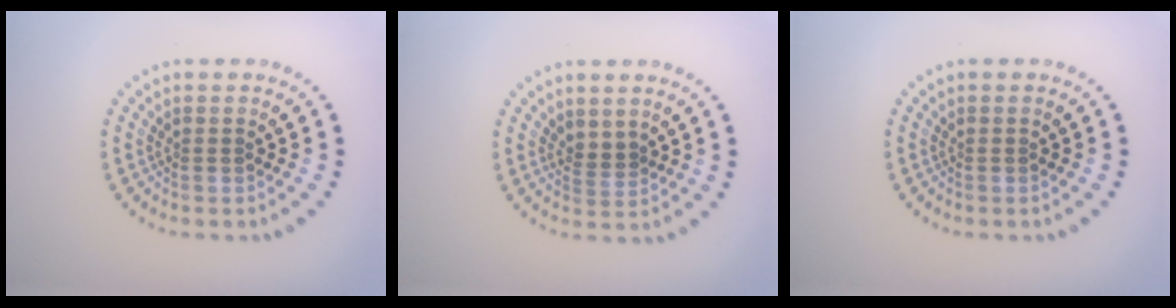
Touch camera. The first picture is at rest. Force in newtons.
{"total": 1.3, "press": 1.0, "slide": 0.8}
{"total": 0.0}